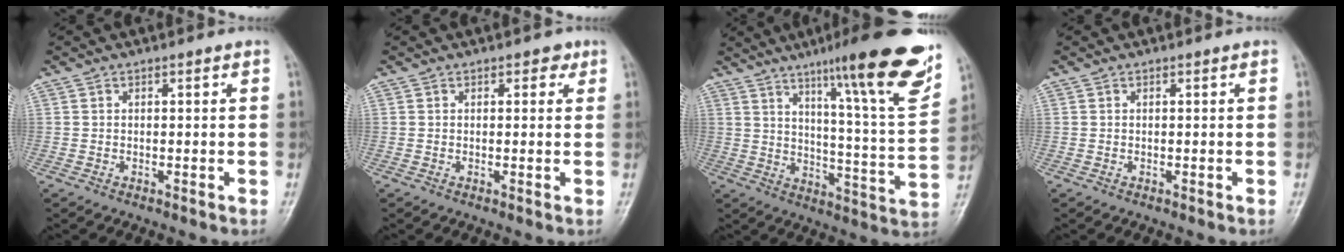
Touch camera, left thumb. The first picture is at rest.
{"total": 1.7, "force": [0.9, 1.2, 1.0], "torque": [0.002, 0.000, 0.007]}
{"total": 21.7, "force": [13.5, 2.4, 16.8], "torque": [-0.213, -0.062, 0.198]}
{"total": 0.0}